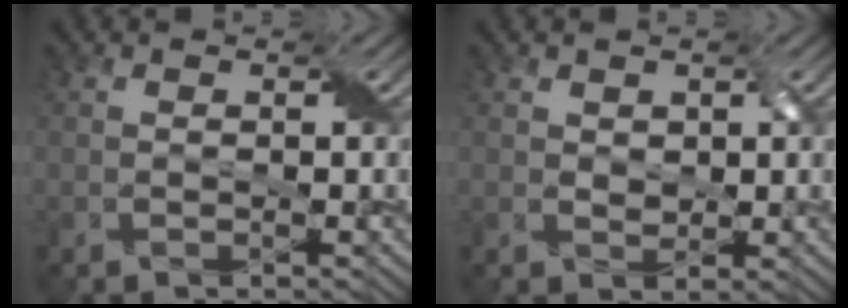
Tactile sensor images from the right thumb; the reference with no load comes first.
{"total": 1.4, "force": [0.7, 1.1, 0.4], "torque": [-0.013, -0.005, 0.015]}